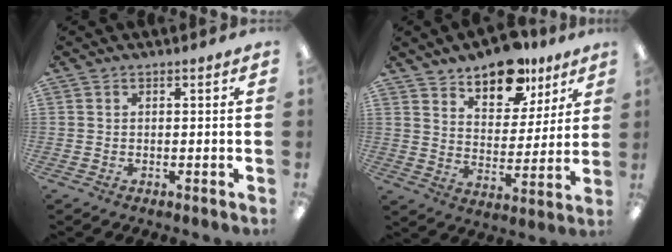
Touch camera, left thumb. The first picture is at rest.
{"total": 13.4, "force": [10.6, 6.7, 4.9], "torque": [-0.062, -0.069, 0.192]}